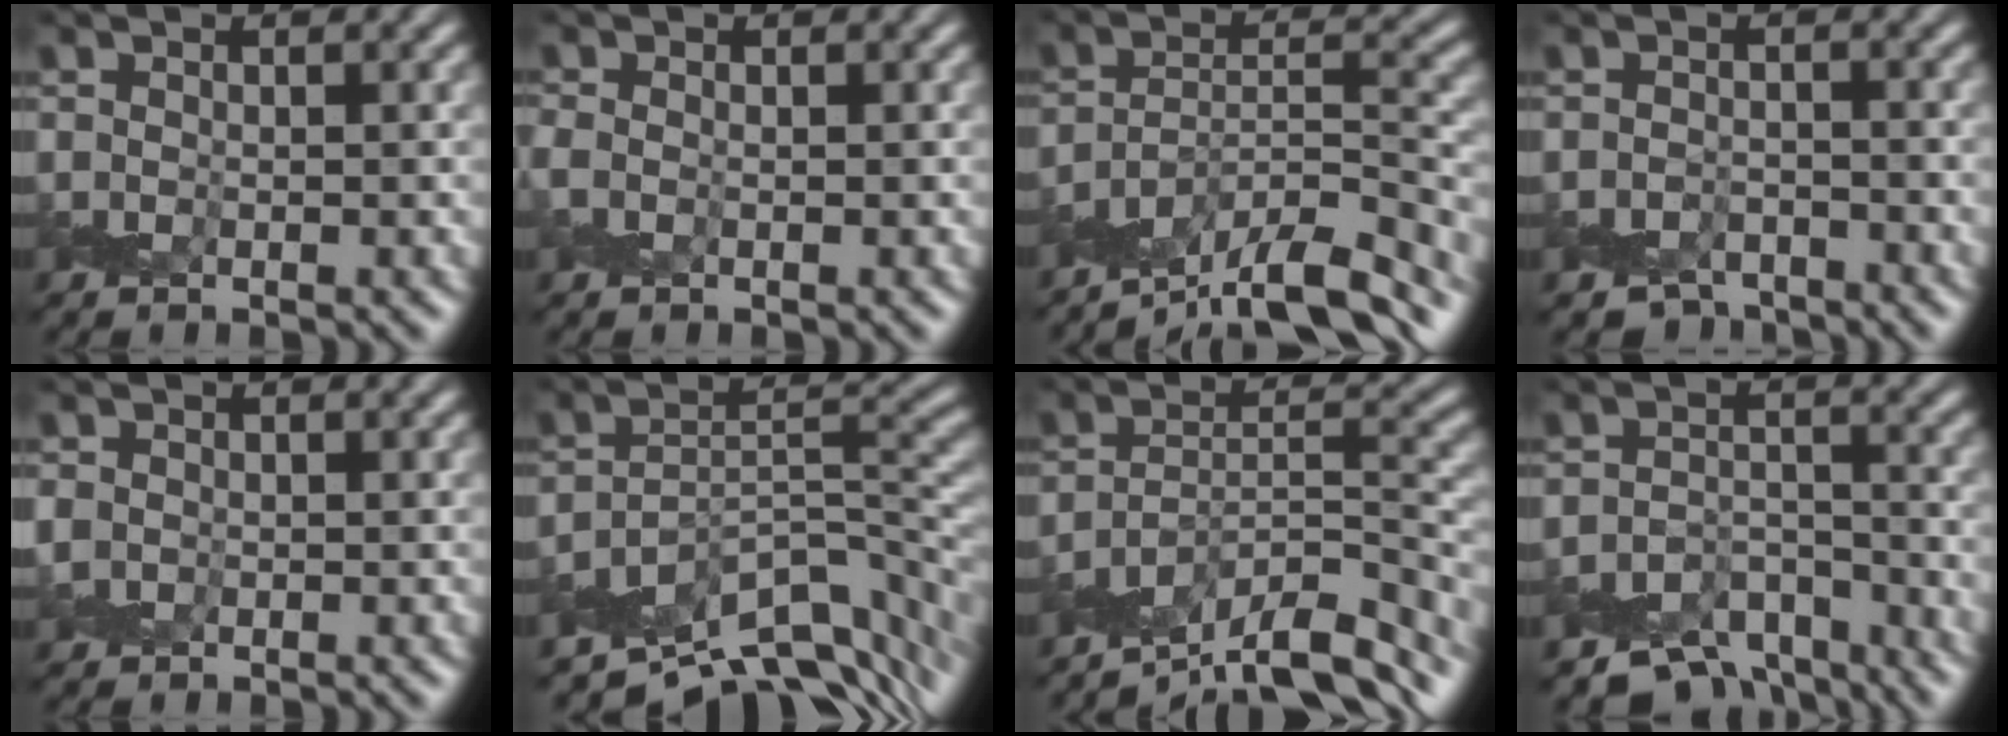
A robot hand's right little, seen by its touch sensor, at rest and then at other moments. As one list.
[{"total": 0.7, "force": [-0.3, 0.5, 0.4], "torque": [-0.012, -0.002, -0.009]}, {"total": 10.8, "force": [-8.9, 2.6, 5.7], "torque": [-0.088, 0.011, -0.141]}, {"total": 2.6, "force": [-2.4, 1.1, 0.3], "torque": [0.003, 0.000, -0.044]}, {"total": 1.2, "force": [0.1, 1.2, 0.2], "torque": [-0.001, -0.006, 0.001]}, {"total": 9.5, "force": [-6.8, 3.8, 5.6], "torque": [-0.073, -0.002, -0.117]}, {"total": 9.7, "force": [-7.7, 2.4, 5.4], "torque": [-0.081, 0.001, -0.131]}, {"total": 5.4, "force": [-4.6, 2.3, 1.6], "torque": [-0.016, -0.011, -0.074]}]